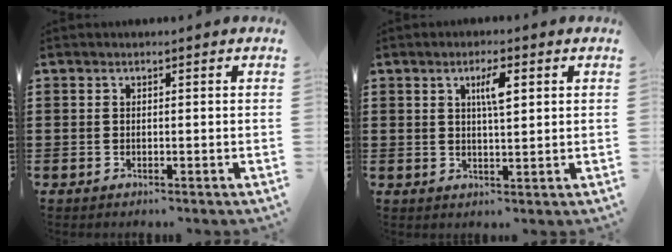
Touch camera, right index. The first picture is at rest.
{"total": 4.0, "force": [1.4, 1.0, 3.6], "torque": [-0.068, 0.006, 0.019]}